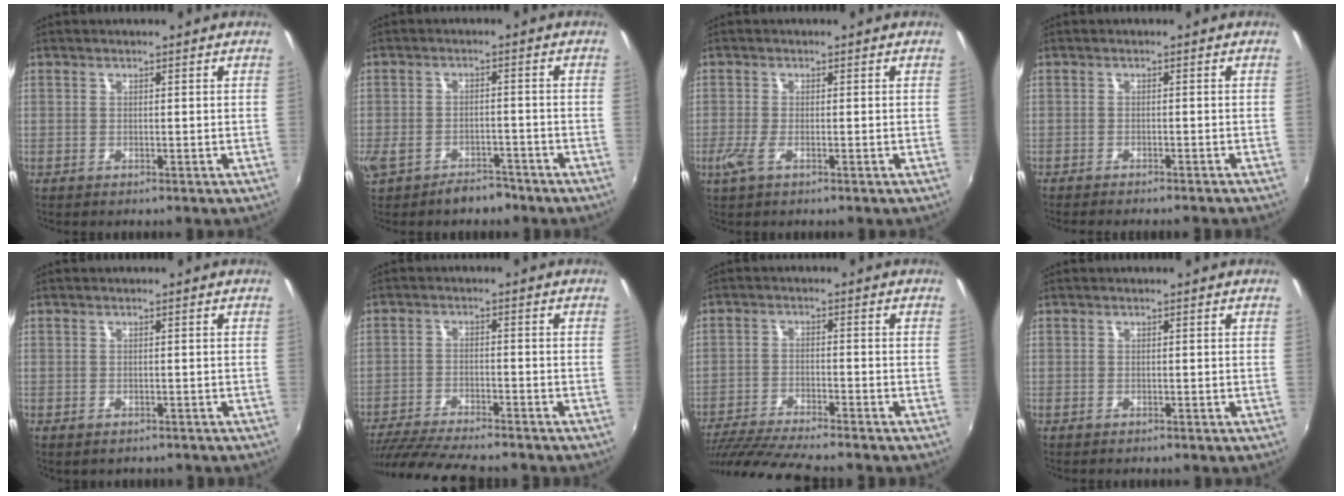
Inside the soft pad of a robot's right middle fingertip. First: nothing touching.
{"total": 8.2, "force": [-5.9, 4.5, 3.5], "torque": [-0.093, -0.004, -0.089]}
{"total": 3.0, "force": [-1.3, 0.9, 2.6], "torque": [-0.057, -0.009, -0.024]}
{"total": 4.8, "force": [-4.3, 0.4, 2.0], "torque": [-0.044, -0.017, -0.064]}
{"total": 1.6, "force": [-1.2, 0.9, 0.7], "torque": [-0.015, -0.009, -0.015]}
{"total": 14.6, "force": [-12.9, 2.1, 6.5], "torque": [-0.144, -0.026, -0.211]}
{"total": 13.1, "force": [-11.7, 0.8, 5.8], "torque": [-0.133, -0.023, -0.202]}
{"total": 0.0}